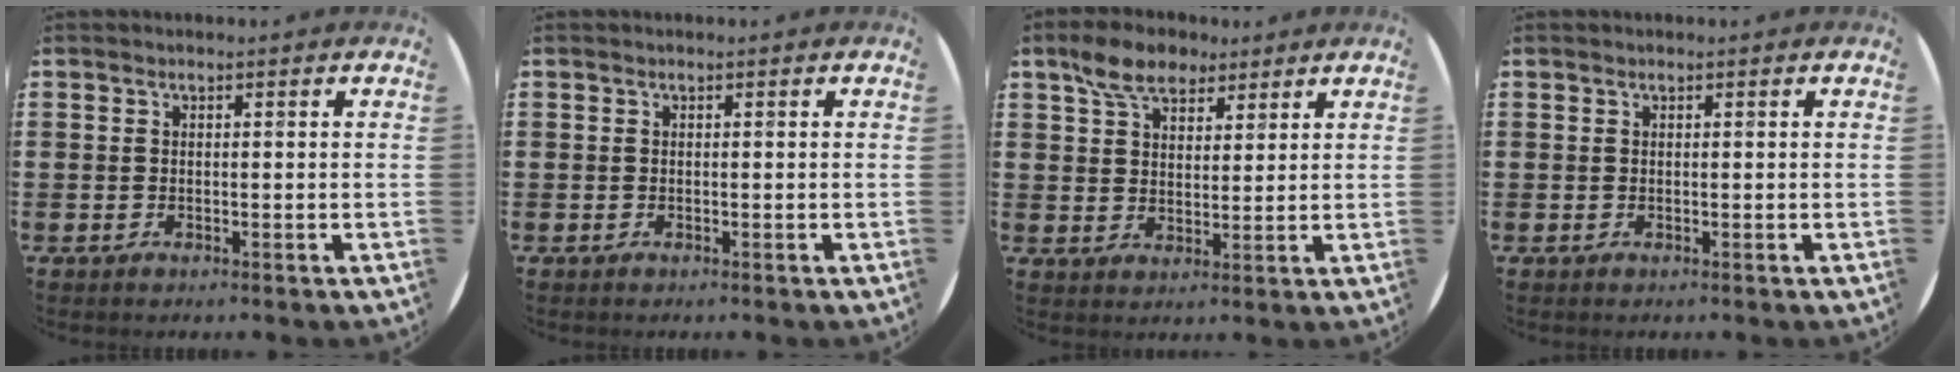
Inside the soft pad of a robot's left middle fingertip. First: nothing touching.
{"total": 0.0}
{"total": 6.1, "force": [4.7, 3.2, 2.2], "torque": [-0.050, 0.002, 0.087]}
{"total": 0.0}